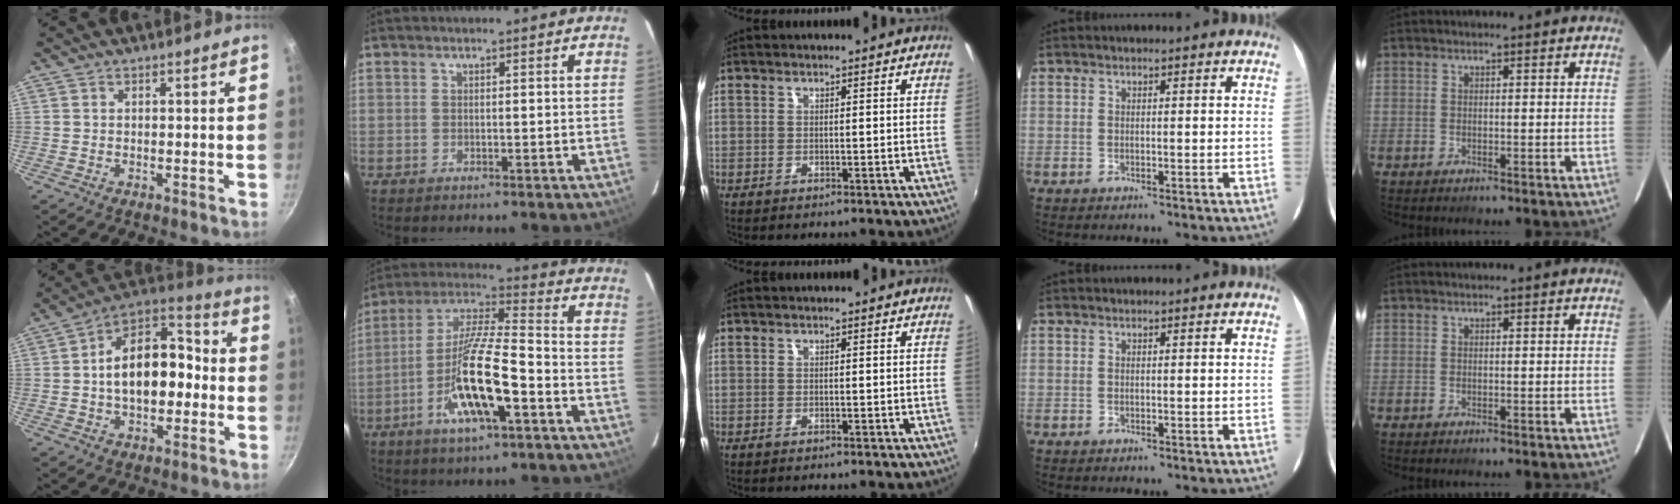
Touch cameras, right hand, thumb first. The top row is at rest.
{"thumb": {"total": 16.8, "force": [-1.0, 10.8, 12.9], "torque": [-0.167, 0.050, -0.030]}, "index": {"total": 15.7, "force": [-6.5, 3.3, 14.0], "torque": [-0.280, -0.011, -0.127]}}